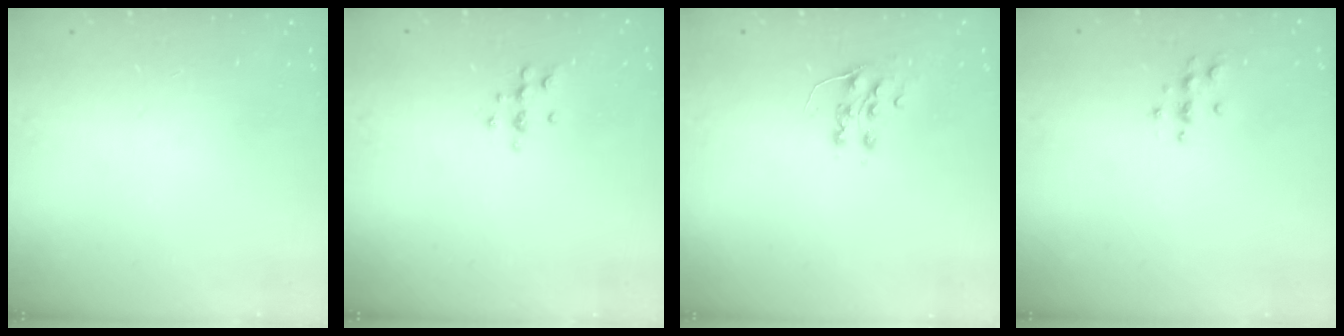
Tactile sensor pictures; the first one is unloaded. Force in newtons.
{"total": 4.9, "press": 4.8, "slide": 0.7}
{"total": 7.3, "press": 7.3, "slide": 0.5}
{"total": 3.7, "press": 3.7, "slide": 0.5}